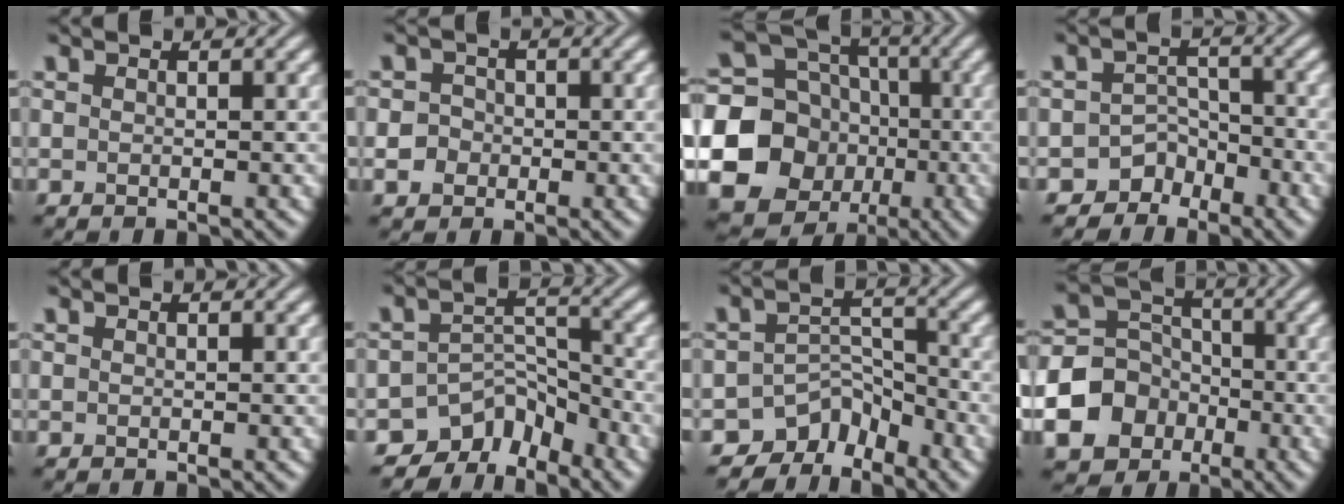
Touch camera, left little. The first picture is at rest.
{"total": 2.1, "force": [-0.5, 2.0, 0.6], "torque": [0.008, 0.000, -0.011]}
{"total": 22.3, "force": [-5.5, 20.8, 5.8], "torque": [-0.175, -0.030, -0.121]}
{"total": 3.6, "force": [-2.8, 2.2, 0.2], "torque": [0.020, 0.013, -0.046]}
{"total": 0.0}
{"total": 5.9, "force": [-4.9, 2.8, 1.6], "torque": [-0.009, -0.002, -0.087]}
{"total": 5.2, "force": [-4.3, 2.6, 1.1], "torque": [-0.003, 0.001, -0.078]}
{"total": 8.3, "force": [-3.5, 6.9, 3.0], "torque": [-0.060, -0.009, -0.090]}